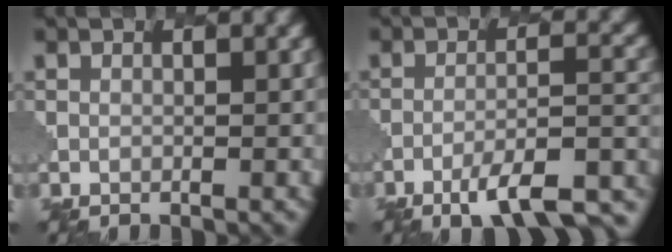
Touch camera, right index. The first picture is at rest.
{"total": 9.3, "force": [-6.7, 2.0, 6.2], "torque": [-0.089, 0.004, -0.096]}